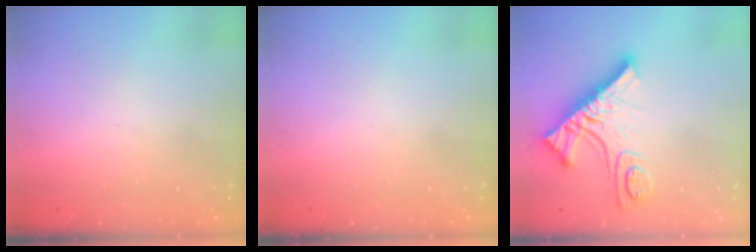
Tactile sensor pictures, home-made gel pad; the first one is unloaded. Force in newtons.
{"total": 0.0}
{"total": 14.2, "press": 14.1, "slide": 1.5}